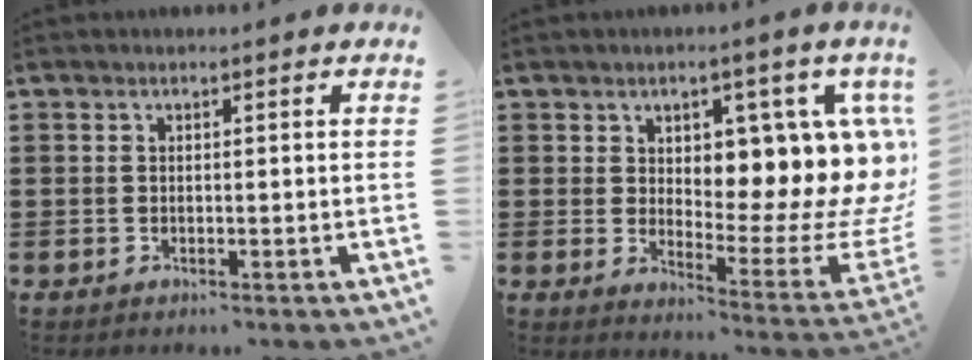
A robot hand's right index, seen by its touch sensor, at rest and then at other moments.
{"total": 9.3, "force": [3.5, 4.8, 7.1], "torque": [-0.085, -0.060, 0.059]}